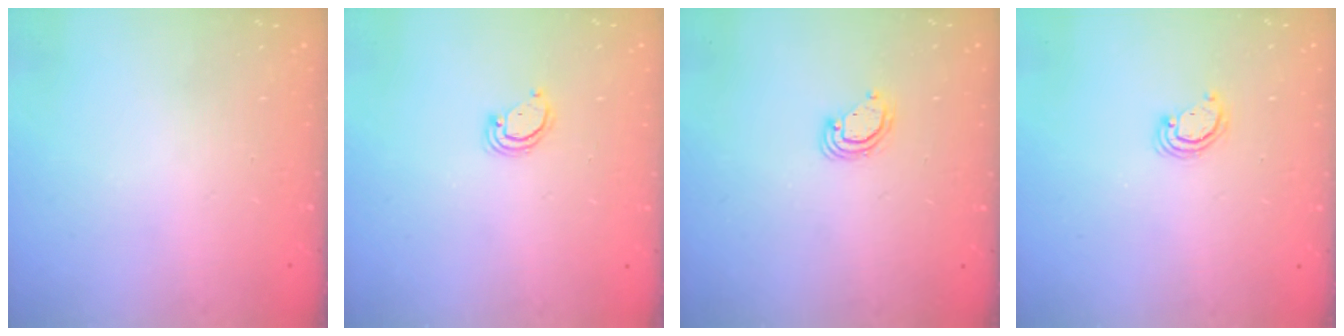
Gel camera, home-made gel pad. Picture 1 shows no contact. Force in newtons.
{"total": 2.9, "press": 2.8, "slide": 0.2}
{"total": 3.9, "press": 3.9, "slide": 0.1}
{"total": 3.0, "press": 2.9, "slide": 0.3}